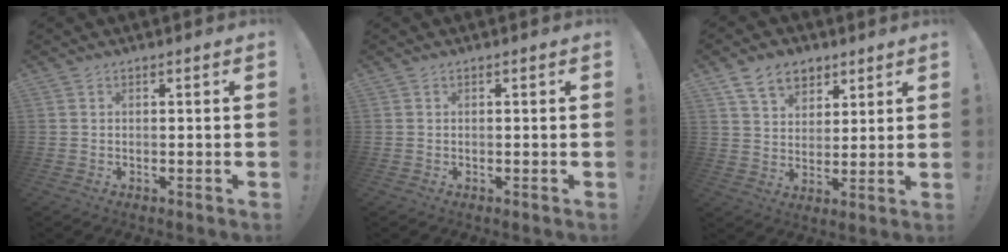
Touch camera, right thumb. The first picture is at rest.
{"total": 0.0}
{"total": 10.5, "force": [6.4, 7.2, 4.2], "torque": [-0.062, -0.030, 0.124]}